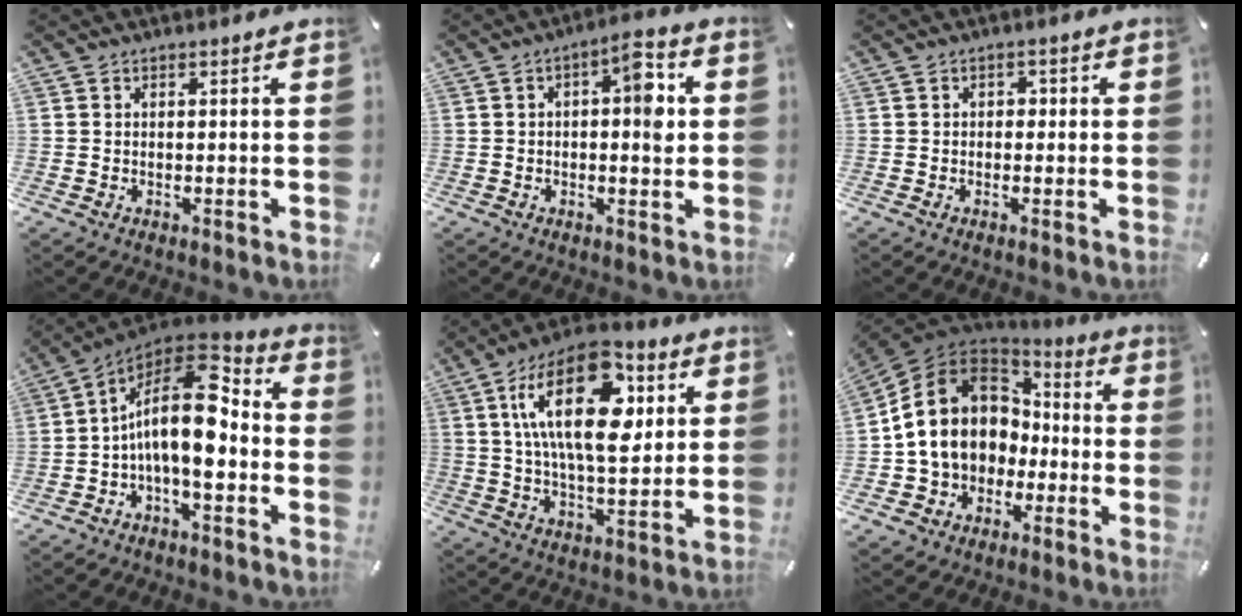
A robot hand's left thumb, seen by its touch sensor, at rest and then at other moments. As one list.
[{"total": 8.1, "force": [0.9, 3.5, 7.3], "torque": [-0.087, -0.001, 0.004]}, {"total": 1.5, "force": [-0.4, 1.3, 0.7], "torque": [-0.016, 0.008, -0.011]}, {"total": 16.3, "force": [-0.7, 7.8, 14.3], "torque": [-0.276, -0.007, -0.017]}, {"total": 22.5, "force": [7.5, 11.4, 17.9], "torque": [-0.327, -0.010, 0.115]}, {"total": 15.3, "force": [-0.1, 13.3, 7.6], "torque": [-0.169, 0.013, 0.005]}]